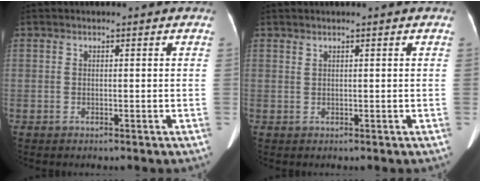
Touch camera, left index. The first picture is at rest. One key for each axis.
{"total": 0.8, "fx": 0.7, "fy": -0.2, "fz": 0.3, "tx": -0.014, "ty": 0.002, "tz": 0.017}